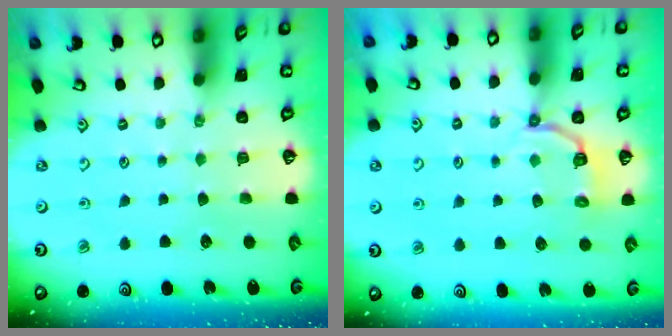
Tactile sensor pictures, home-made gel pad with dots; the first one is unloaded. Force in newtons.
{"total": 4.9, "press": 3.7, "slide": 3.2}